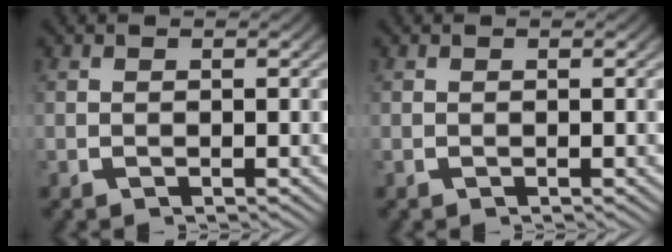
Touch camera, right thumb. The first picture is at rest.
{"total": 0.0}